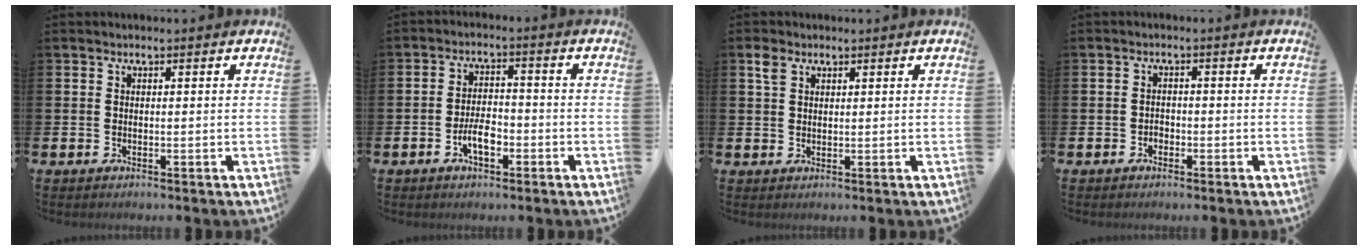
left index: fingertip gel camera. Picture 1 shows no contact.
{"total": 4.0, "force": [-1.7, 1.8, 3.1], "torque": [-0.049, 0.007, -0.032]}
{"total": 2.5, "force": [1.8, 1.4, 1.0], "torque": [-0.005, -0.002, 0.031]}
{"total": 1.2, "force": [-0.7, 0.9, 0.3], "torque": [-0.004, -0.001, -0.017]}